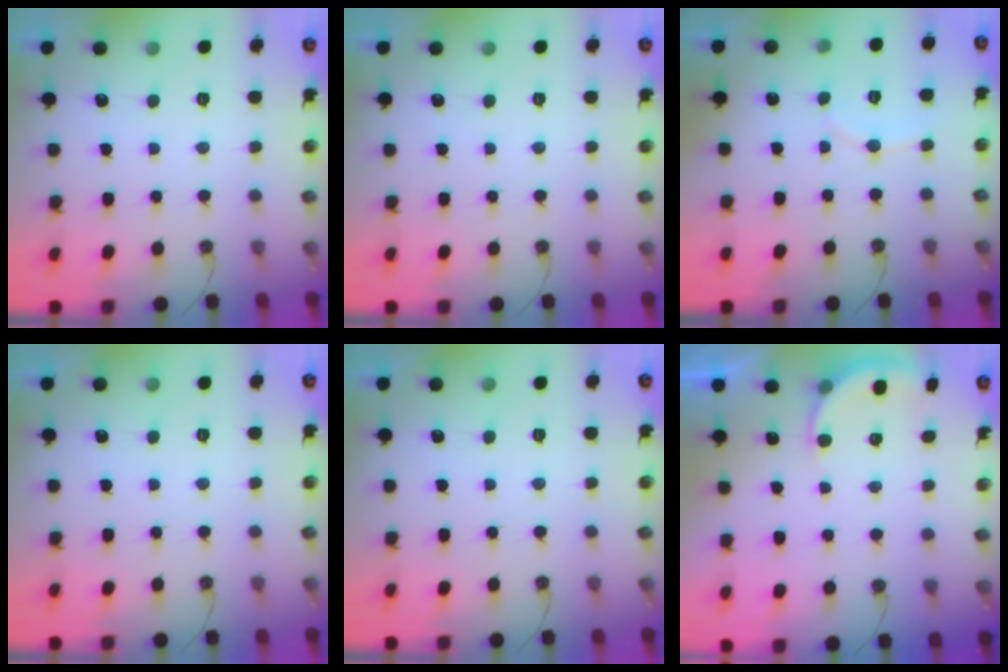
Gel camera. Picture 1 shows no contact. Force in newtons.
{"total": 0.0}
{"total": 4.6, "press": 4.5, "slide": 1.2}
{"total": 0.0}
{"total": 0.0}
{"total": 3.5, "press": 3.4, "slide": 0.8}